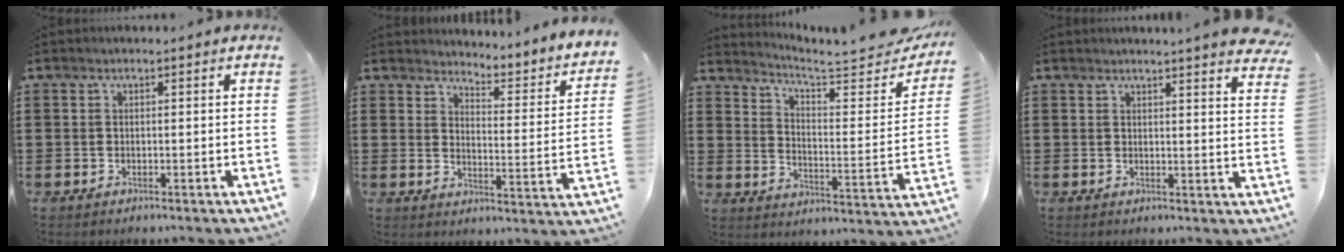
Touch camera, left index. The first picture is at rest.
{"total": 2.1, "force": [2.0, -0.5, 0.2], "torque": [-0.017, -0.036, 0.019]}
{"total": 4.7, "force": [4.3, 0.2, 1.9], "torque": [-0.055, -0.038, 0.064]}
{"total": 3.1, "force": [2.9, -0.6, 0.9], "torque": [-0.019, -0.015, 0.051]}